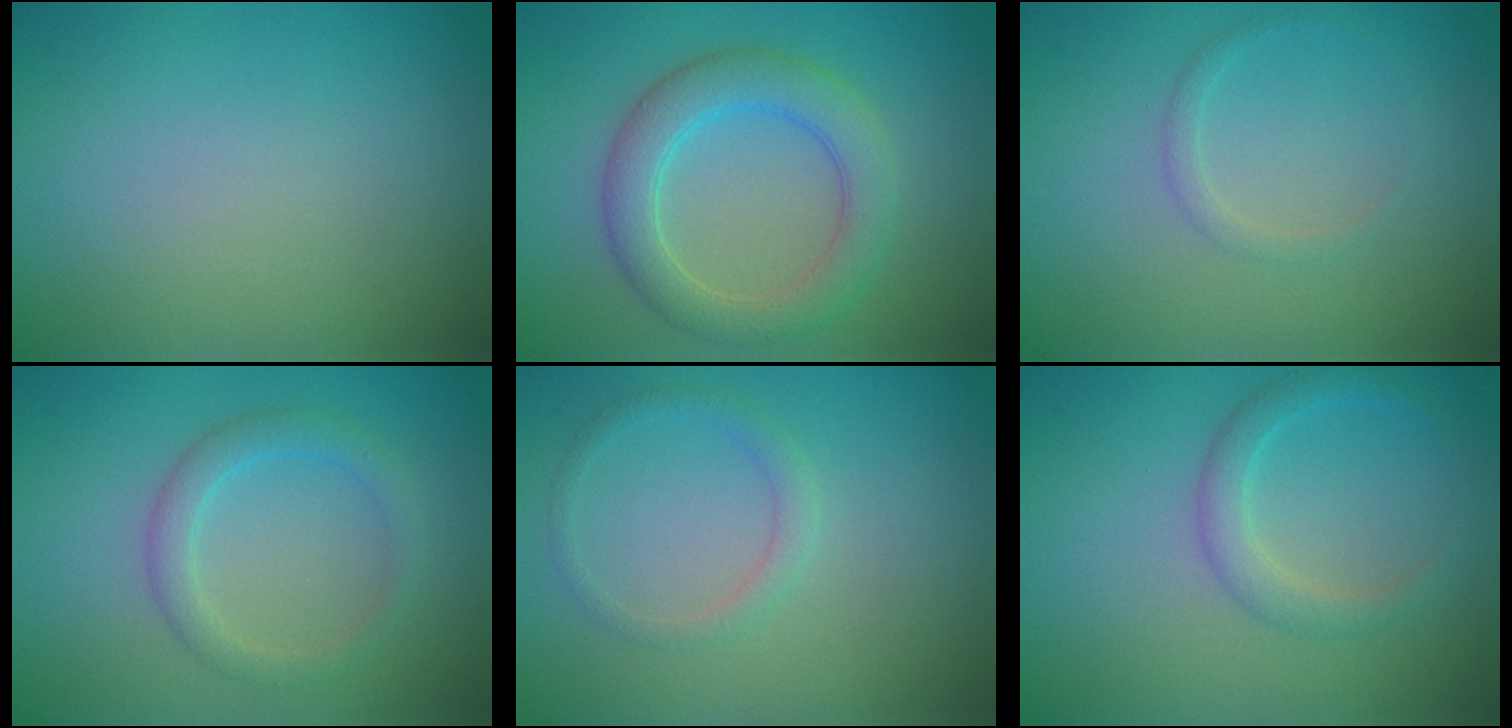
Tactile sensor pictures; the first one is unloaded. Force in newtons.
{"total": 4.7, "press": 4.7, "slide": 0.3}
{"total": 0.9, "press": 0.9, "slide": 0.0}
{"total": 2.3, "press": 2.3, "slide": 0.1}
{"total": 1.4, "press": 1.4, "slide": 0.1}
{"total": 2.1, "press": 2.1, "slide": 0.1}